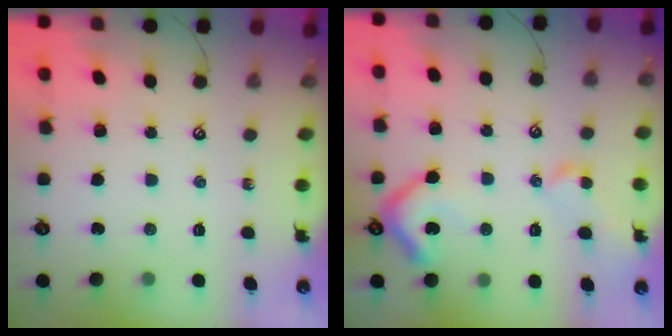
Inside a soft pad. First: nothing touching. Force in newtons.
{"total": 9.4, "press": 9.3, "slide": 1.2}